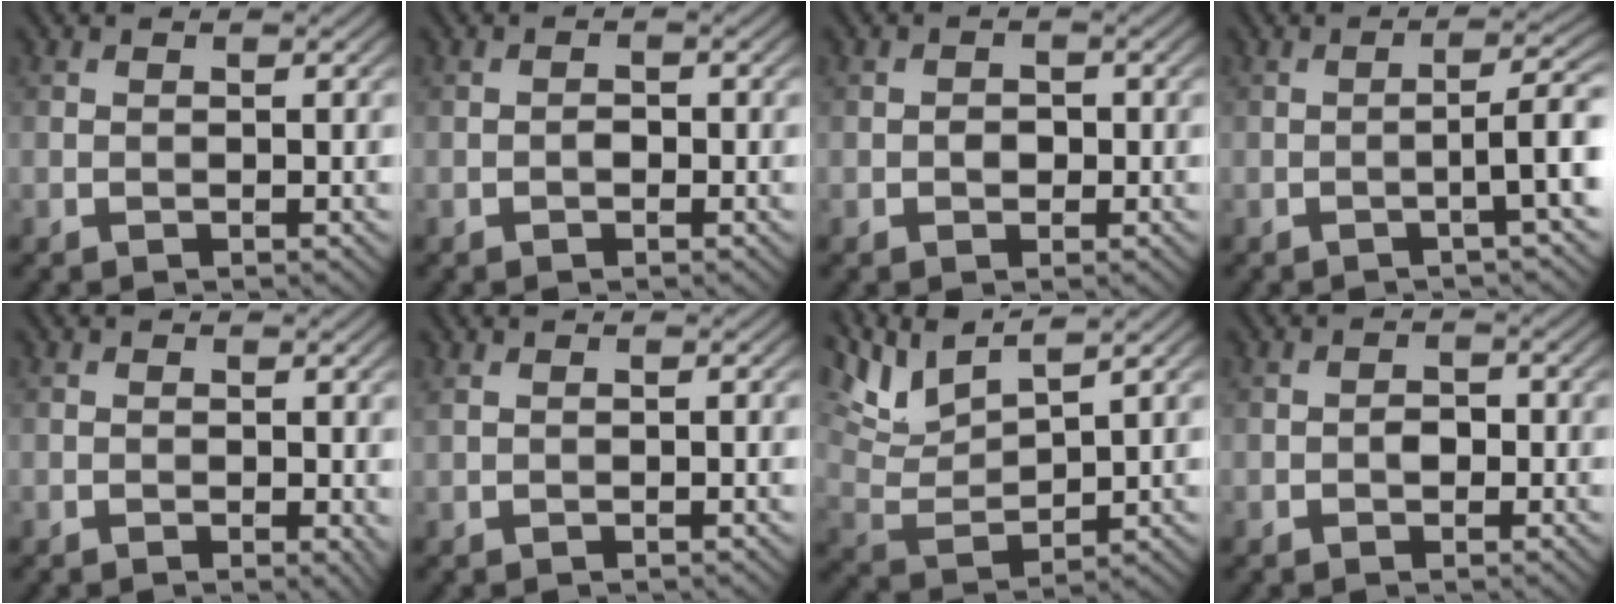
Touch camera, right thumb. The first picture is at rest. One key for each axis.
{"total": 1.0, "fx": -0.5, "fy": 0.6, "fz": 0.5, "tx": -0.009, "ty": 0.002, "tz": -0.011}
{"total": 1.5, "fx": -0.4, "fy": 1.3, "fz": 0.8, "tx": -0.015, "ty": -0.003, "tz": -0.009}
{"total": 4.9, "fx": -1.4, "fy": 0.4, "fz": 4.7, "tx": -0.074, "ty": 0.019, "tz": -0.035}
{"total": 1.1, "fx": 0.0, "fy": 0.7, "fz": 0.9, "tx": -0.010, "ty": -0.006, "tz": 0.000}
{"total": 0.8, "fx": 0.5, "fy": 0.1, "fz": 0.6, "tx": -0.020, "ty": 0.004, "tz": 0.007}
{"total": 8.4, "fx": 6.1, "fy": 2.1, "fz": 5.3, "tx": -0.127, "ty": 0.010, "tz": 0.128}
{"total": 1.5, "fx": -0.5, "fy": 1.1, "fz": 0.9, "tx": -0.017, "ty": 0.000, "tz": -0.013}